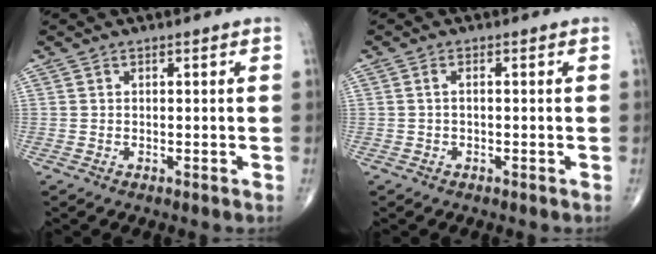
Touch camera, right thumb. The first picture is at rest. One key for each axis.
{"total": 1.0, "fx": -0.1, "fy": 0.4, "fz": 0.9, "tx": -0.020, "ty": 0.003, "tz": -0.003}